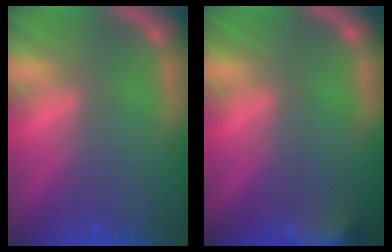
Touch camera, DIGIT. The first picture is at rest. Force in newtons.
{"total": 5.5}